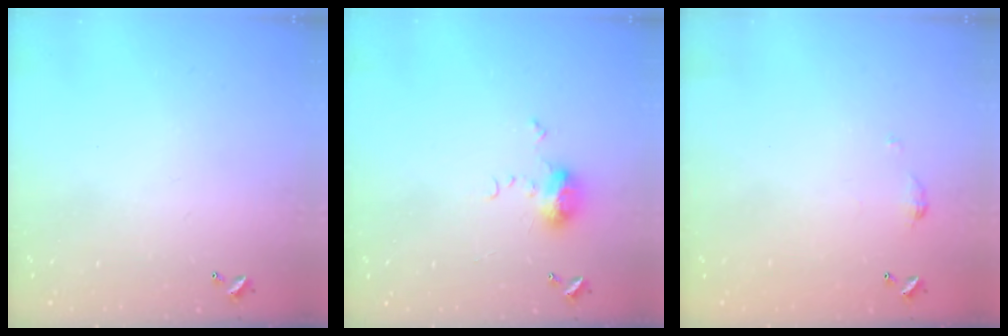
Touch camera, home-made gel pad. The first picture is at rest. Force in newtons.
{"total": 6.2, "press": 6.2, "slide": 0.7}
{"total": 3.5, "press": 3.5, "slide": 0.6}